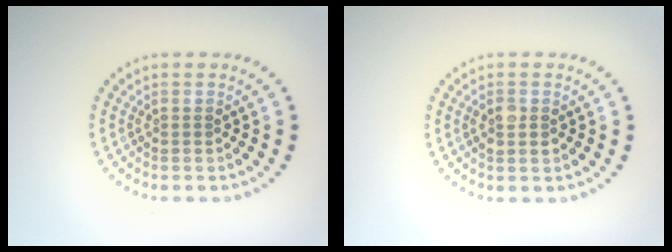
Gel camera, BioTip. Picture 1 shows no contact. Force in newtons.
{"total": 1.5, "press": 1.4, "slide": 0.2}